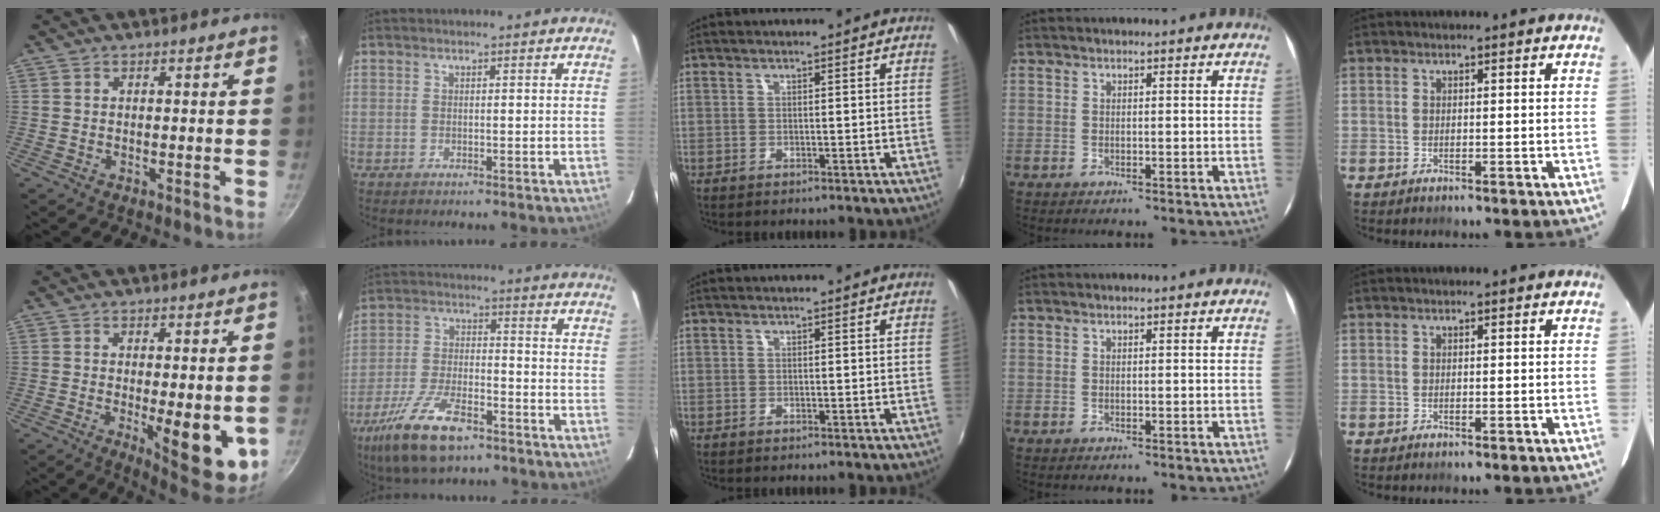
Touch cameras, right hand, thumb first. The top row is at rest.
{"thumb": {"total": 11.7, "force": [-2.0, 3.8, 10.9], "torque": [-0.118, -0.013, -0.015]}, "index": {"total": 14.3, "force": [-9.4, 5.5, 9.4], "torque": [-0.209, -0.024, -0.172]}}